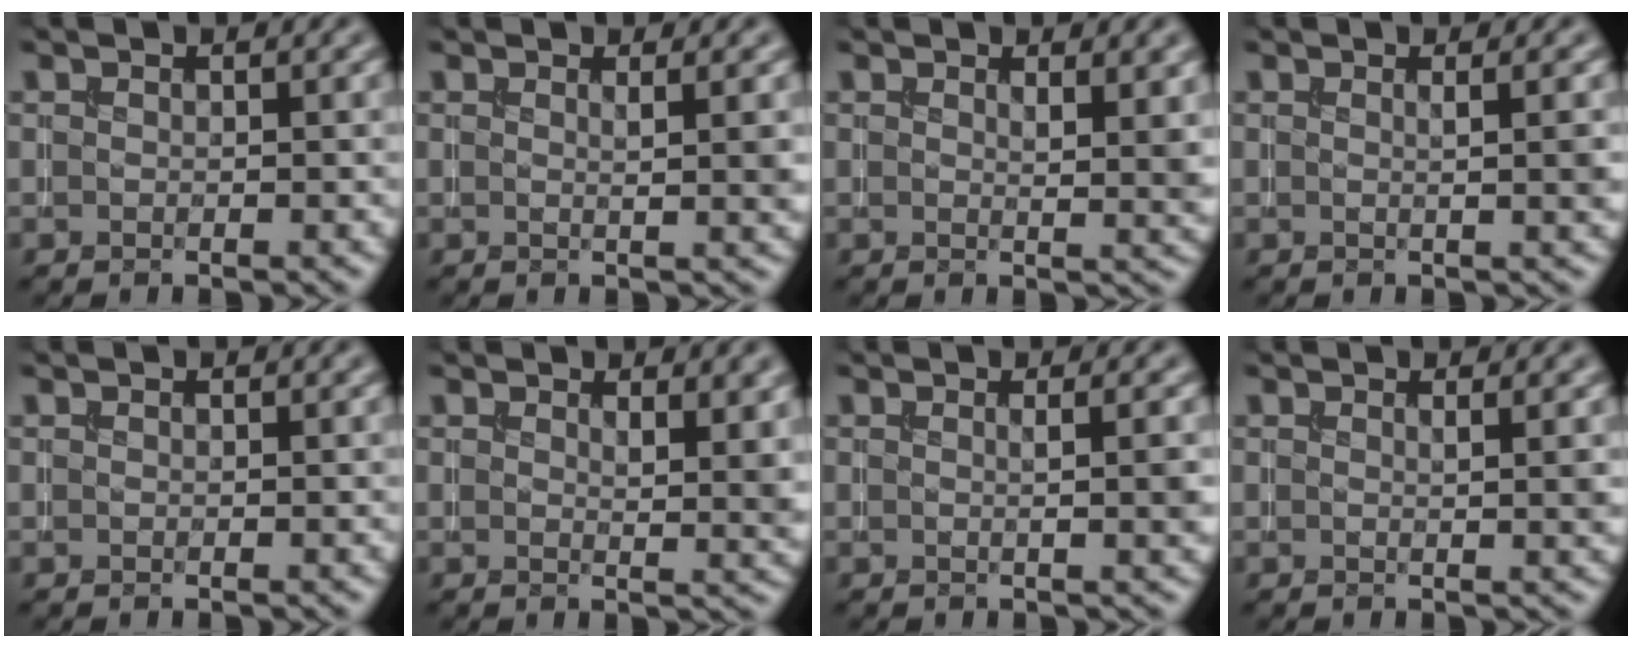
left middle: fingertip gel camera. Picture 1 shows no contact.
{"total": 1.3, "force": [0.5, 0.1, 1.1], "torque": [-0.010, -0.002, 0.005]}
{"total": 2.3, "force": [1.3, 0.5, 1.9], "torque": [-0.019, -0.006, 0.023]}
{"total": 1.5, "force": [0.3, 0.3, 1.5], "torque": [-0.013, 0.000, 0.000]}
{"total": 0.0}
{"total": 2.8, "force": [1.6, 0.6, 2.1], "torque": [-0.027, -0.007, 0.030]}
{"total": 1.8, "force": [0.1, 0.3, 1.7], "torque": [-0.018, 0.001, -0.003]}
{"total": 0.9, "force": [0.5, 0.1, 0.8], "torque": [-0.004, -0.003, 0.006]}